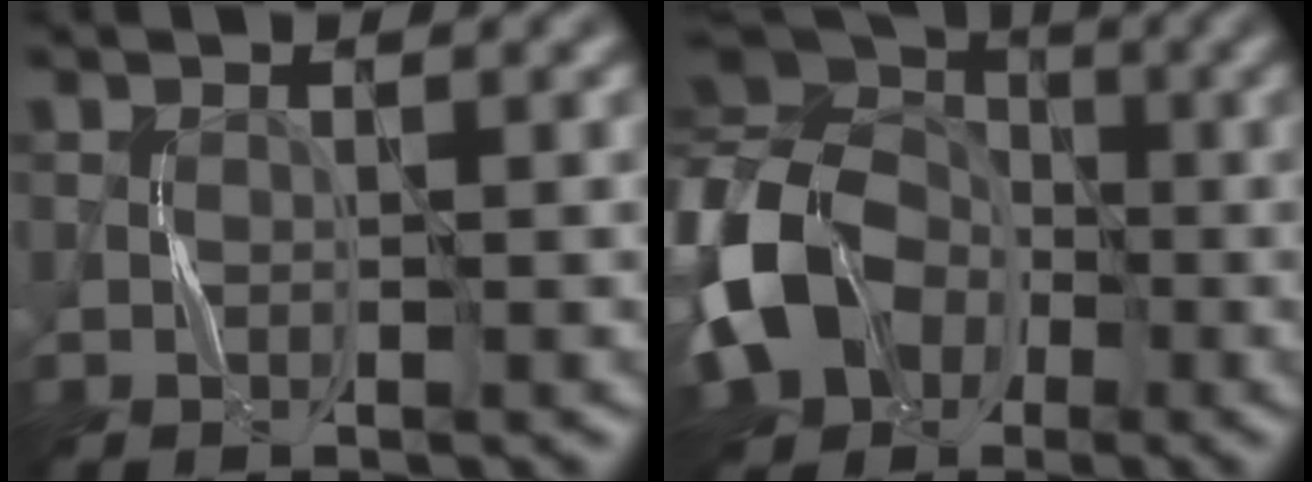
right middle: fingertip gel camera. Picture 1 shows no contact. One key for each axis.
{"total": 15.3, "fx": -3.6, "fy": 12.8, "fz": 7.6, "tx": -0.179, "ty": -0.008, "tz": -0.095}